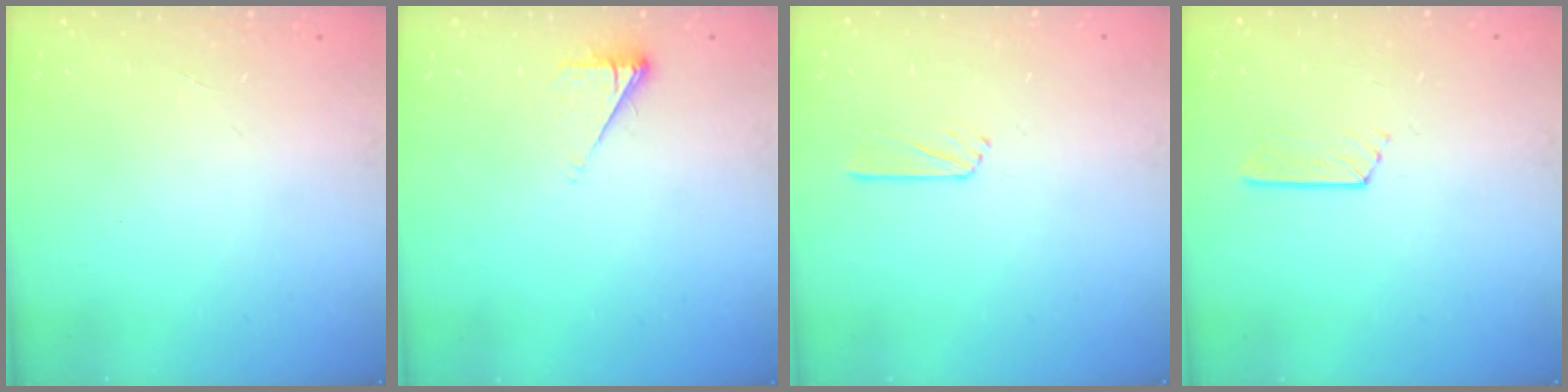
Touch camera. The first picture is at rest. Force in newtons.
{"total": 3.8, "press": 3.7, "slide": 0.7}
{"total": 2.5, "press": 2.5, "slide": 0.2}
{"total": 3.5, "press": 3.5, "slide": 0.4}